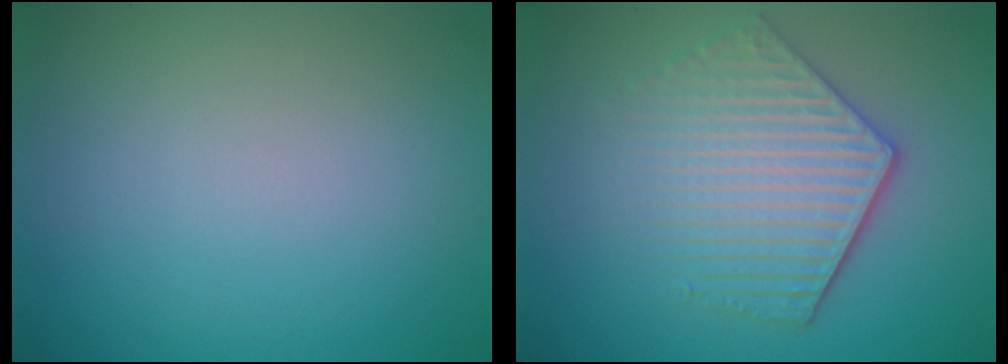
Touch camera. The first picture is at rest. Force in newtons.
{"total": 5.3, "press": 4.1, "slide": 3.3}